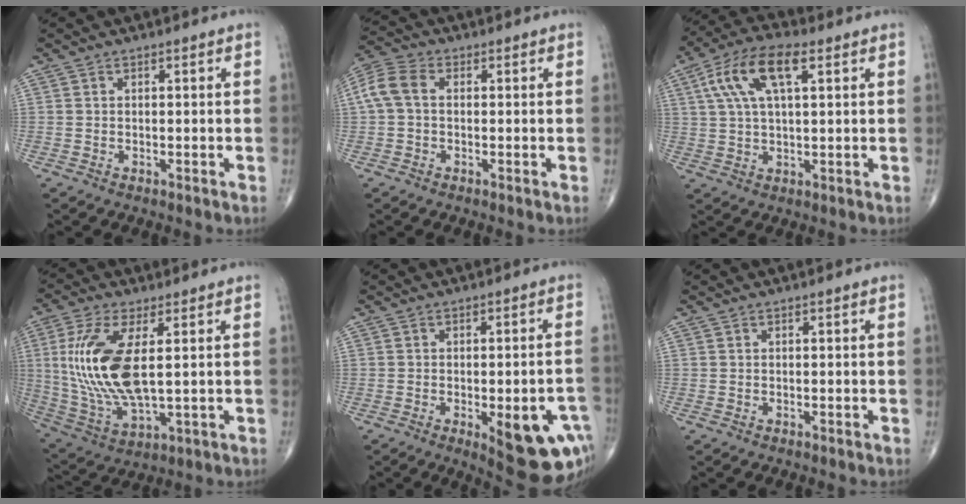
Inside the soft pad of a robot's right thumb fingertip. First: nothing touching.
{"total": 6.3, "force": [0.5, 4.3, 4.7], "torque": [-0.107, 0.021, 0.003]}
{"total": 11.8, "force": [4.3, 4.8, 9.9], "torque": [-0.199, 0.018, 0.076]}
{"total": 16.5, "force": [2.4, 6.7, 14.9], "torque": [-0.330, -0.016, 0.057]}
{"total": 14.9, "force": [-5.3, 5.6, 12.7], "torque": [-0.106, 0.018, -0.047]}
{"total": 0.0}